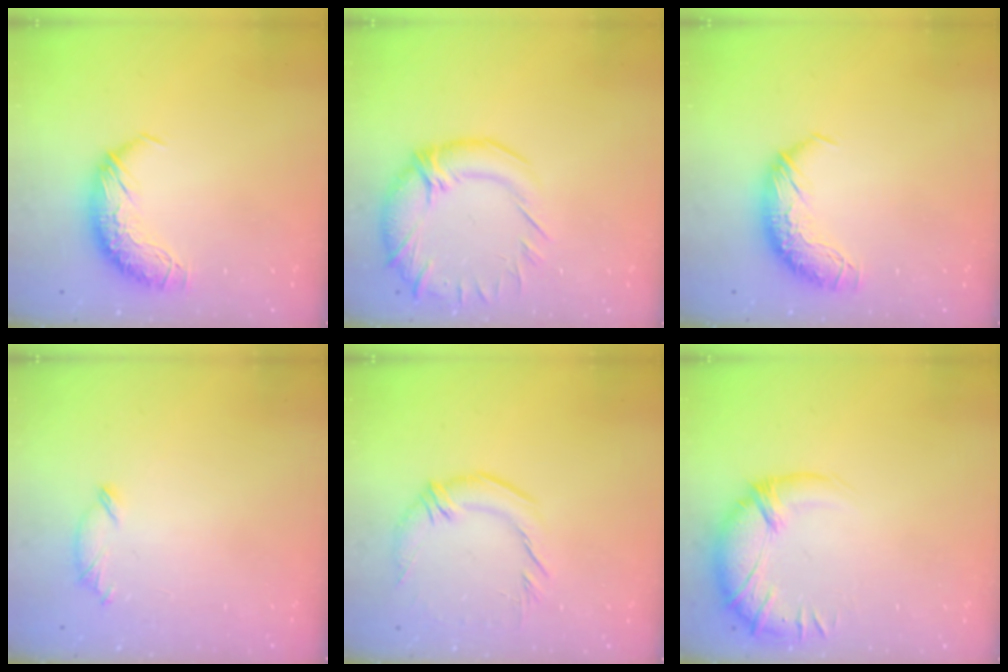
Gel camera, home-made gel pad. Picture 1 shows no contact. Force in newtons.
{"total": 7.7, "press": 6.0, "slide": 4.9}
{"total": 0.0}
{"total": 7.4, "press": 7.4, "slide": 0.5}
{"total": 2.7, "press": 1.0, "slide": 2.5}
{"total": 3.1, "press": 1.7, "slide": 2.7}